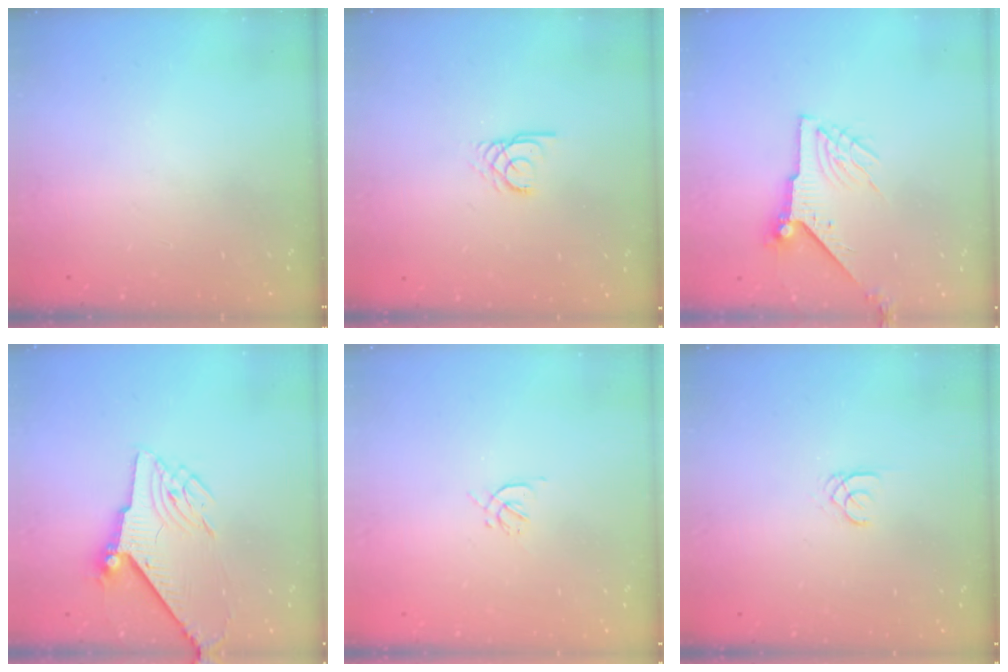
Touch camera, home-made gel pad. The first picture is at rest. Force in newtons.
{"total": 2.4, "press": 2.4, "slide": 0.3}
{"total": 8.1, "press": 8.1, "slide": 0.5}
{"total": 8.1, "press": 8.1, "slide": 0.6}
{"total": 1.2, "press": 1.2, "slide": 0.4}
{"total": 1.8, "press": 1.7, "slide": 0.2}